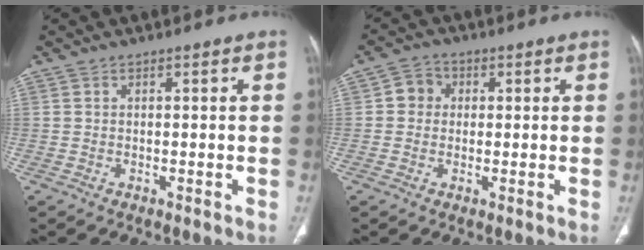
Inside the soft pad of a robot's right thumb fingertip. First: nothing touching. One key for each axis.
{"total": 4.1, "fx": 0.5, "fy": 3.7, "fz": 1.6, "tx": -0.006, "ty": 0.008, "tz": 0.000}